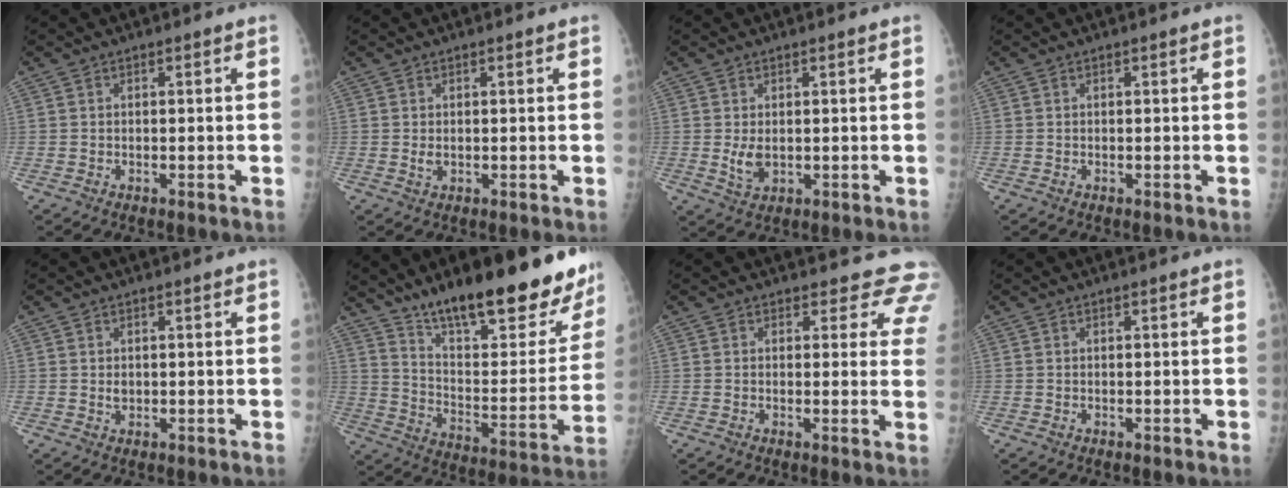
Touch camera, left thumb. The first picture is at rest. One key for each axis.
{"total": 1.4, "fx": 0.5, "fy": 0.6, "fz": 1.1, "tx": -0.022, "ty": -0.003, "tz": 0.012}
{"total": 3.1, "fx": 0.5, "fy": 1.7, "fz": 2.6, "tx": -0.044, "ty": -0.011, "tz": 0.016}
{"total": 0.0}
{"total": 1.2, "fx": 0.5, "fy": 0.7, "fz": 0.8, "tx": -0.009, "ty": -0.004, "tz": 0.012}
{"total": 27.9, "fx": 20.5, "fy": 7.8, "fz": 17.1, "tx": -0.212, "ty": -0.101, "tz": 0.306}
{"total": 7.9, "fx": 6.8, "fy": 3.7, "fz": 1.5, "tx": 0.032, "ty": -0.028, "tz": 0.046}
{"total": 0.0}